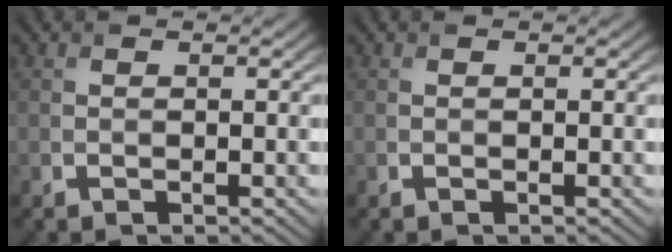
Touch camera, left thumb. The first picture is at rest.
{"total": 0.0}